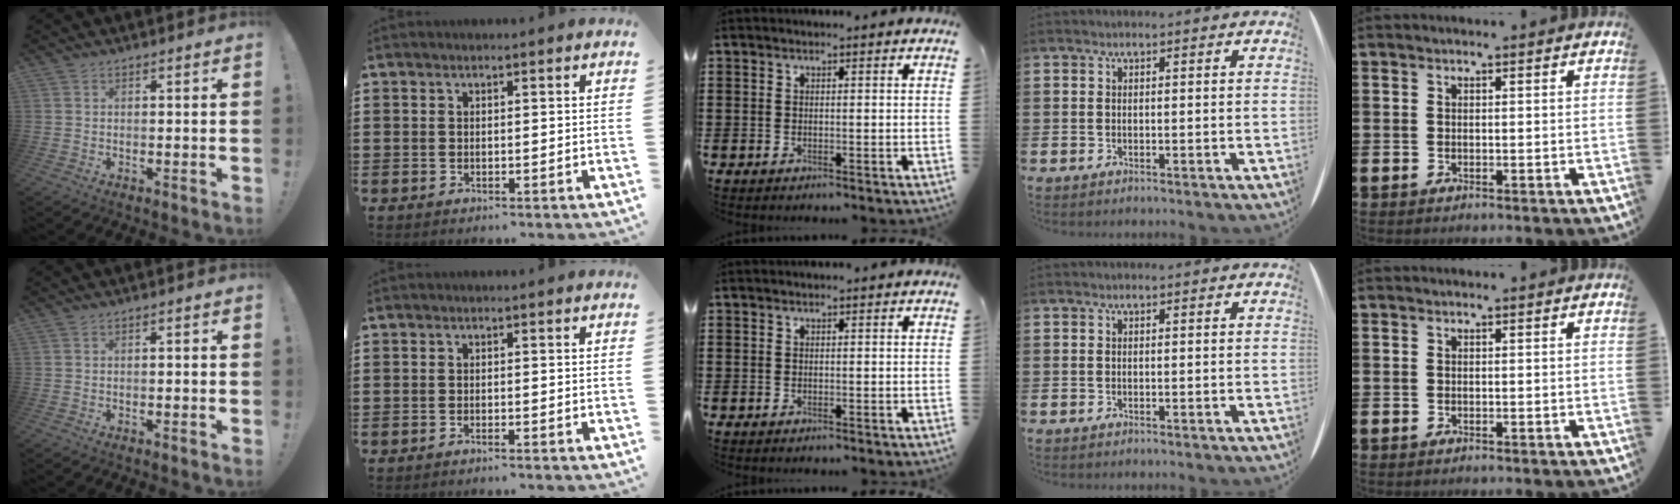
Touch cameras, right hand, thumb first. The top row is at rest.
{"thumb": {"total": 0.8, "force": [-0.6, 0.0, 0.5], "torque": [-0.006, 0.000, -0.011]}, "index": {"total": 0.8, "force": [-0.8, -0.2, 0.3], "torque": [-0.005, -0.003, -0.016]}}